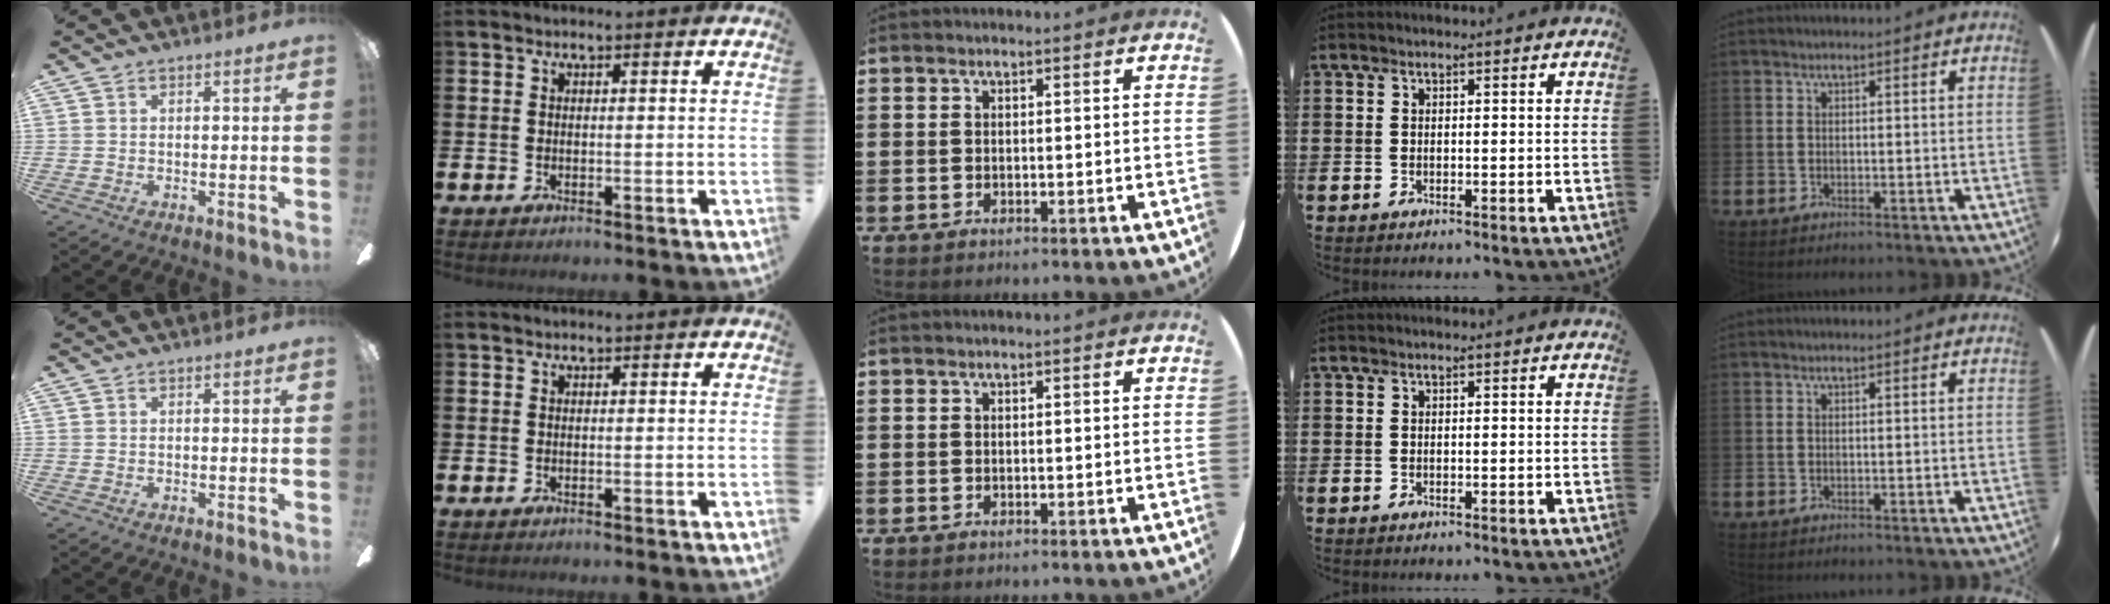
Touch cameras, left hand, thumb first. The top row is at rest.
{}